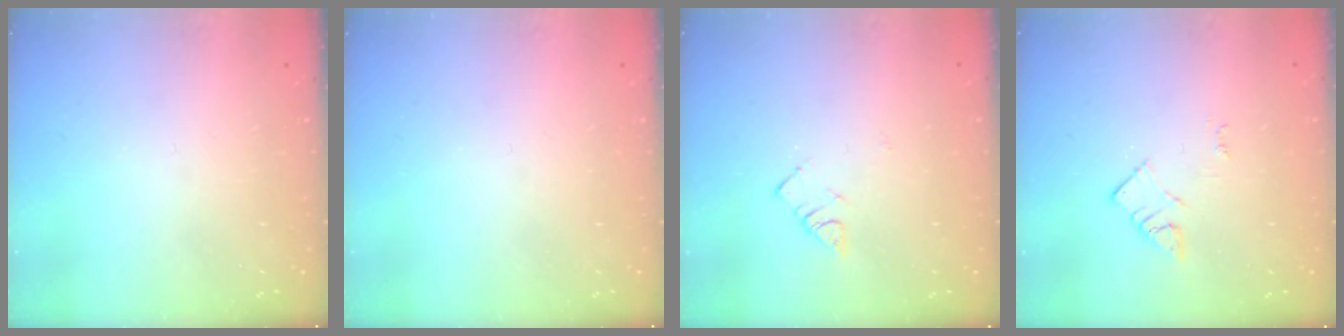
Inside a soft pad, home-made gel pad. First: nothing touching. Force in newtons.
{"total": 0.0}
{"total": 2.6, "press": 2.6, "slide": 0.4}
{"total": 2.3, "press": 2.3, "slide": 0.3}